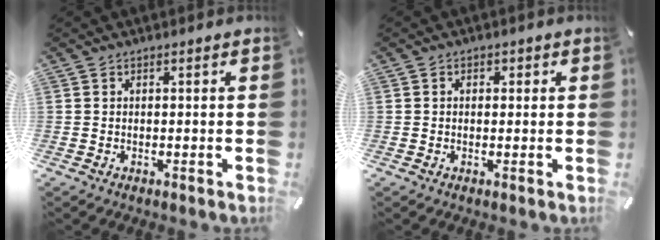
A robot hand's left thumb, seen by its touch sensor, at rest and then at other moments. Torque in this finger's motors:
{"motor_torque": [-0.22, -0.47, -0.04, 0.23, 0.04]}